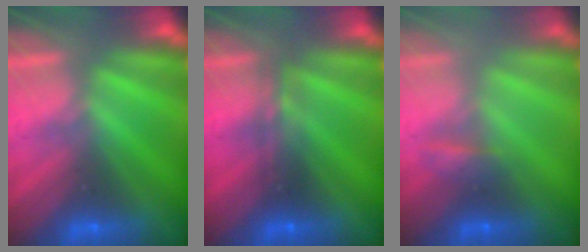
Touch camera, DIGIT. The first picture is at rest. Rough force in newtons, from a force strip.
{"total": 2.3}
{"total": 2.2}